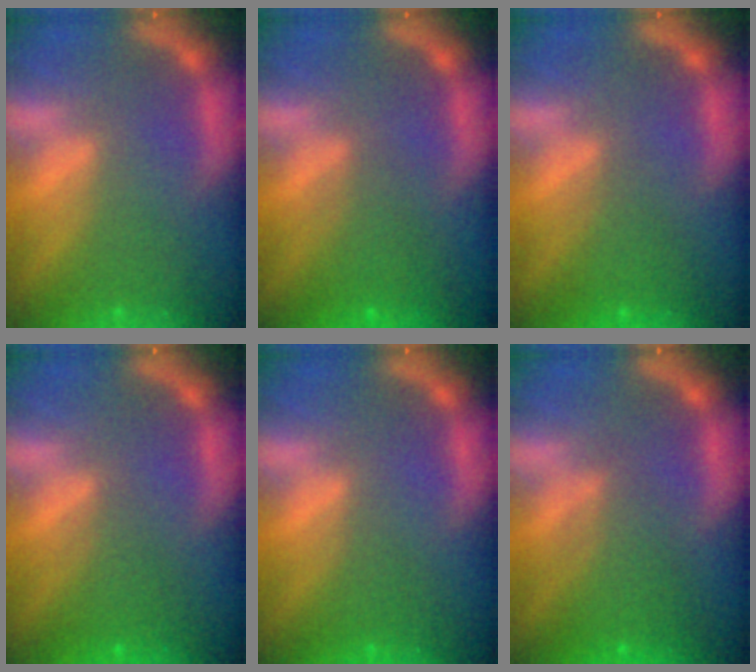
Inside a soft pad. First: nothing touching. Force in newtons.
{"total": 2.5}
{"total": 2.0}
{"total": 2.0}
{"total": 1.0}
{"total": 3.6}